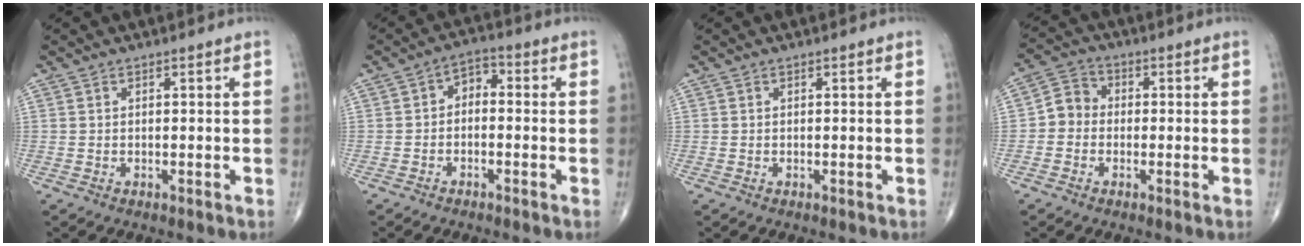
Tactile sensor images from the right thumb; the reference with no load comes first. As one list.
[{"total": 3.9, "force": [-0.5, 2.6, 2.9], "torque": [-0.031, 0.025, -0.021]}, {"total": 0.0}, {"total": 4.8, "force": [-0.9, 4.3, 2.0], "torque": [-0.016, 0.017, -0.032]}]